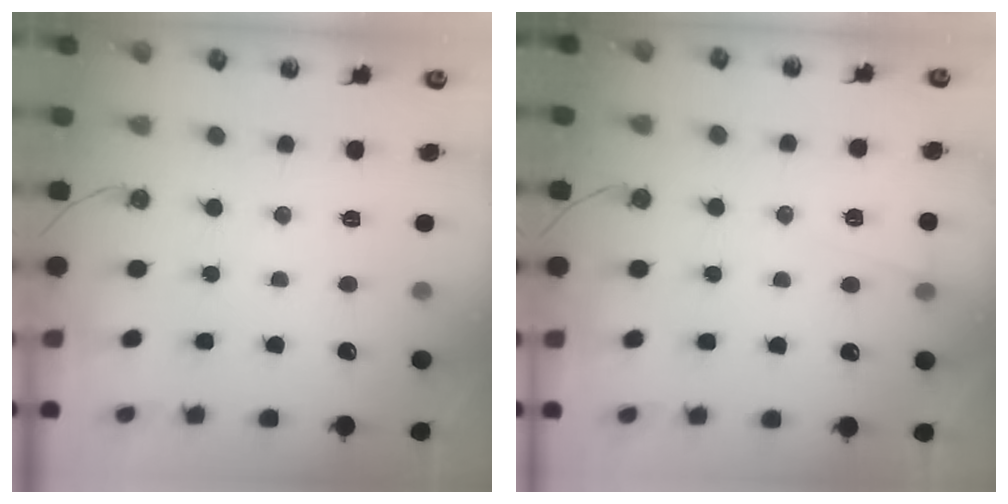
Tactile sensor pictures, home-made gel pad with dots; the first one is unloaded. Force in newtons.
{"total": 5.5, "press": 3.3, "slide": 4.5}